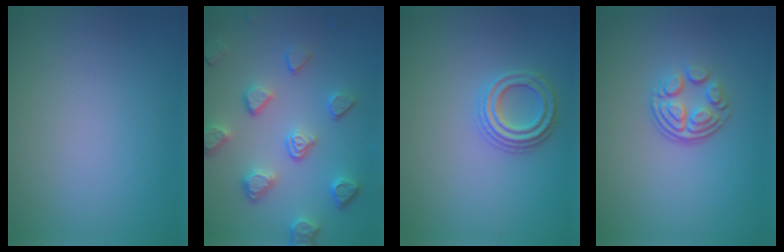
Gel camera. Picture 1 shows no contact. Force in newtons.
{"total": 4.9, "press": 3.7, "slide": 3.3}
{"total": 2.7, "press": 2.6, "slide": 0.8}
{"total": 3.9, "press": 2.5, "slide": 2.9}